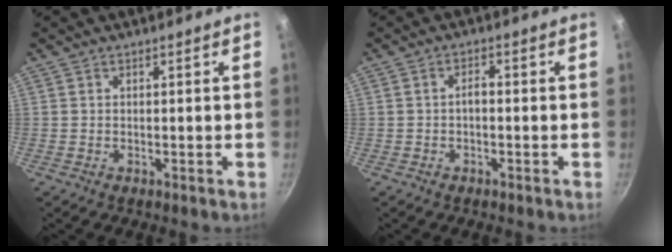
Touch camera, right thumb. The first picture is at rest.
{"total": 1.9, "force": [-0.5, 0.9, 1.6], "torque": [-0.024, 0.014, -0.011]}